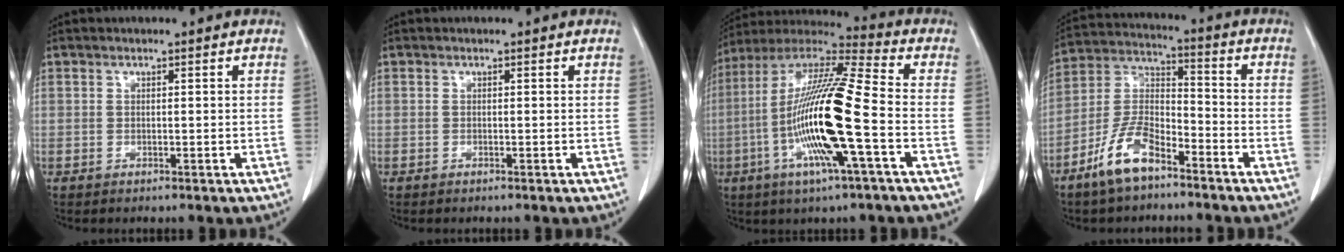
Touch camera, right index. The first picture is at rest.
{"total": 0.0}
{"total": 18.8, "force": [-4.4, 0.8, 18.3], "torque": [-0.366, -0.007, -0.091]}
{"total": 10.2, "force": [-6.8, 3.8, 6.6], "torque": [-0.147, 0.003, -0.137]}